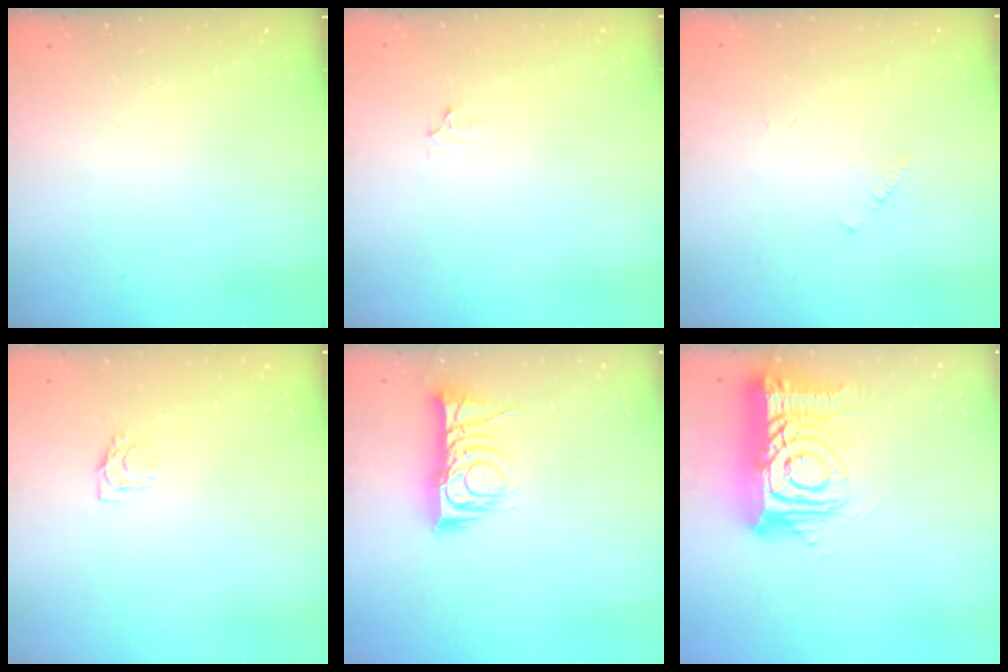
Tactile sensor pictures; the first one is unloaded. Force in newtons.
{"total": 3.0, "press": 3.0, "slide": 0.5}
{"total": 1.0, "press": 0.9, "slide": 0.2}
{"total": 4.7, "press": 4.6, "slide": 0.7}
{"total": 10.0, "press": 10.0, "slide": 0.3}
{"total": 16.0, "press": 15.9, "slide": 1.6}